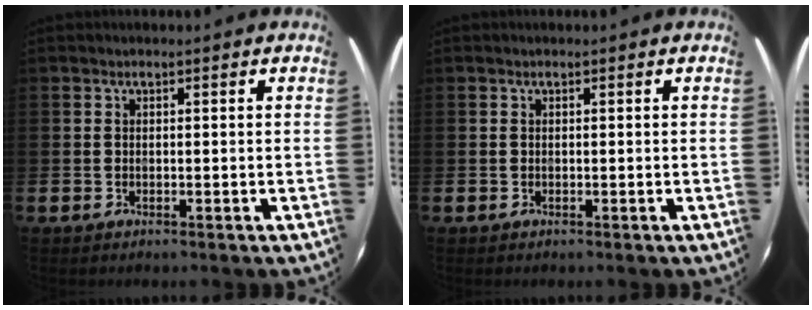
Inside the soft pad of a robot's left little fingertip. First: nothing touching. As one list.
[{"total": 0.0}]